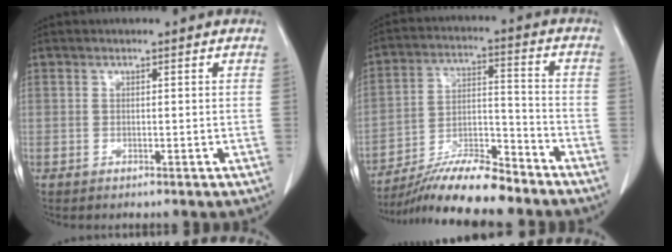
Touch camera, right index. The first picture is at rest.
{"total": 12.6, "force": [-11.2, 1.1, 5.7], "torque": [-0.097, 0.002, -0.200]}